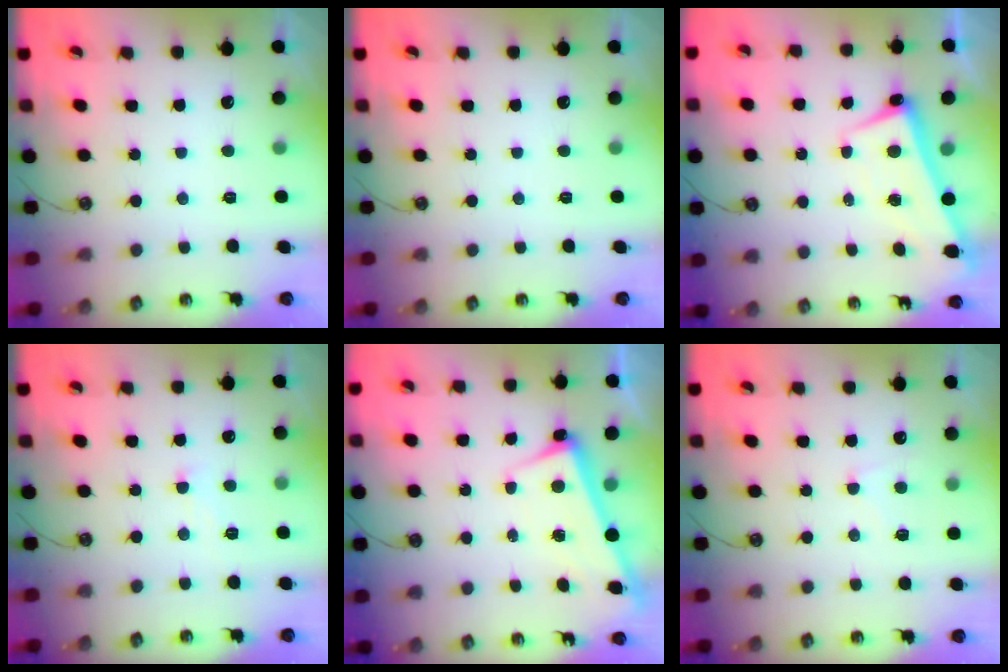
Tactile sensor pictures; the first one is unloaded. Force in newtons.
{"total": 0.0}
{"total": 2.7, "press": 2.6, "slide": 0.8}
{"total": 1.0, "press": 0.8, "slide": 0.5}
{"total": 2.6, "press": 2.5, "slide": 0.5}
{"total": 0.8, "press": 0.3, "slide": 0.7}